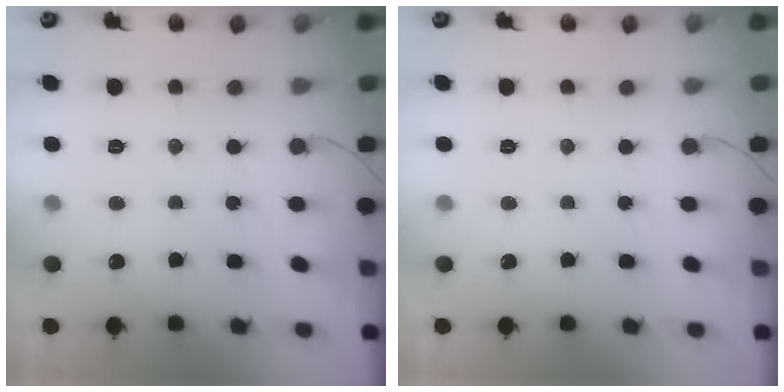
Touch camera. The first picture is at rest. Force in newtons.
{"total": 0.0}